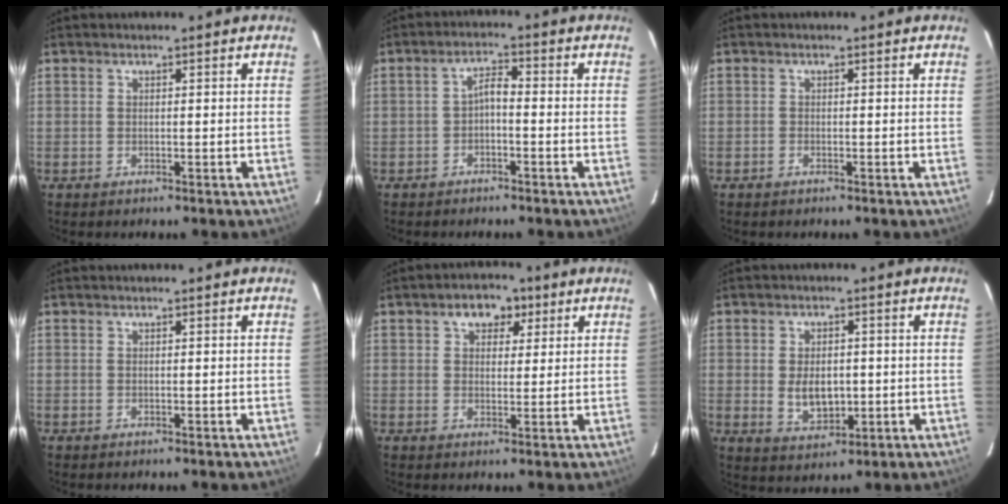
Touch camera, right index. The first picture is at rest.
{"total": 2.7, "force": [-1.4, 1.0, 2.1], "torque": [-0.042, 0.011, -0.024]}
{"total": 0.7, "force": [-0.6, 0.4, 0.1], "torque": [-0.004, 0.001, -0.013]}
{"total": 0.0}
{"total": 6.0, "force": [2.9, 4.0, 3.3], "torque": [-0.049, 0.018, 0.042]}
{"total": 6.7, "force": [-0.5, 4.3, 5.1], "torque": [-0.094, -0.004, 0.001]}